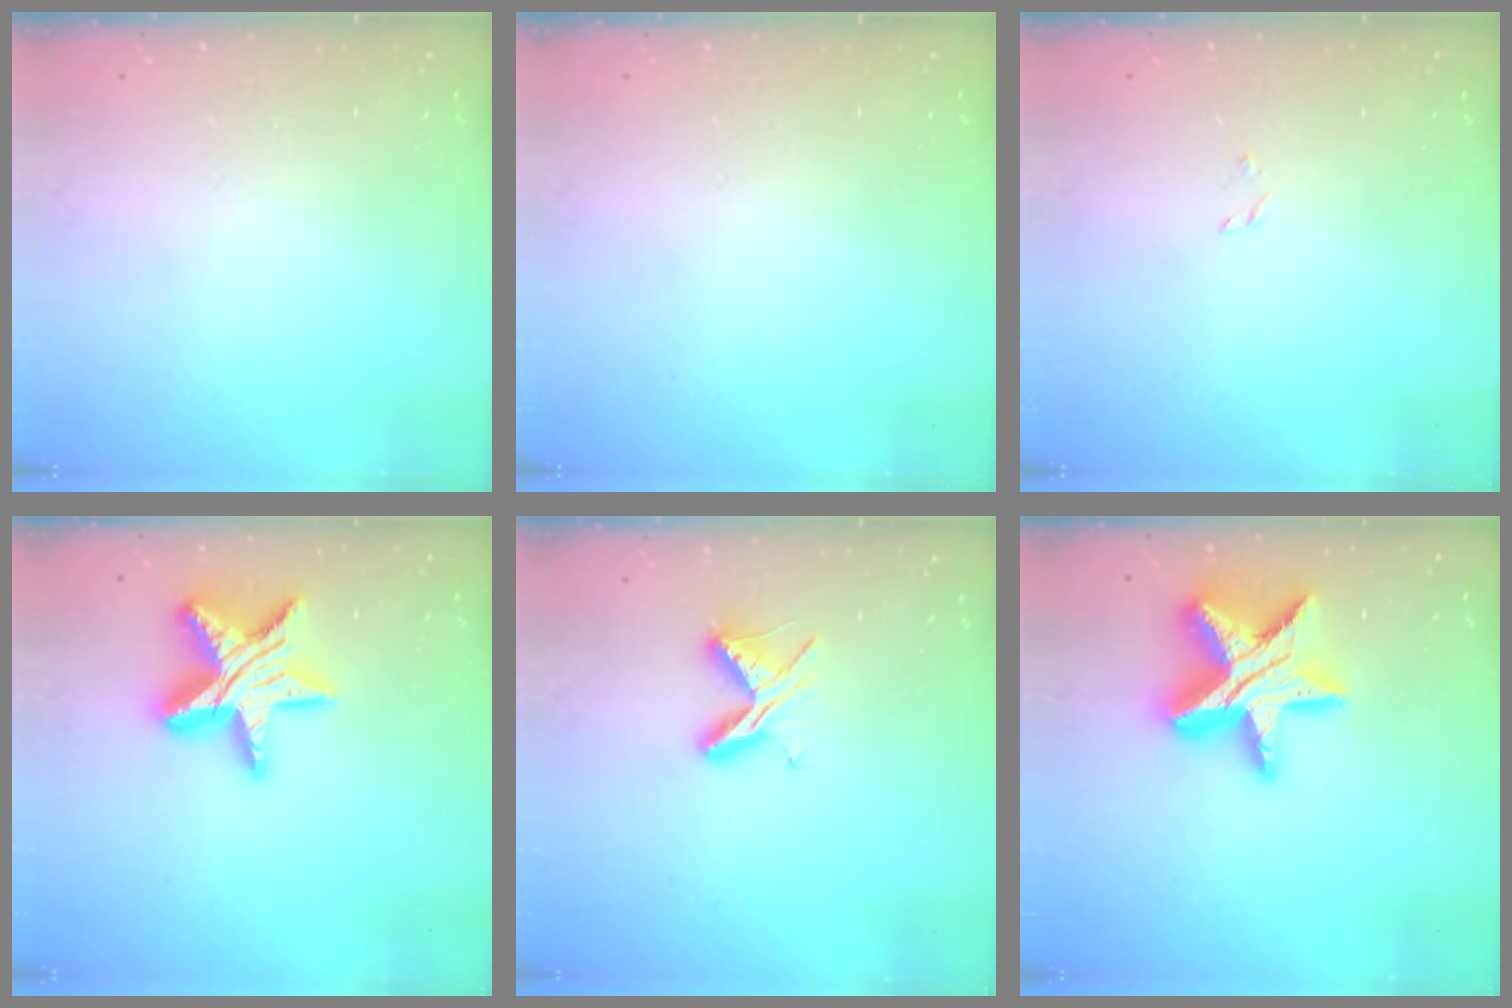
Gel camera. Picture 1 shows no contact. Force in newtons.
{"total": 0.0}
{"total": 1.6, "press": 1.5, "slide": 0.3}
{"total": 17.3, "press": 17.2, "slide": 1.5}
{"total": 6.8, "press": 6.7, "slide": 0.7}
{"total": 24.8, "press": 24.7, "slide": 2.2}